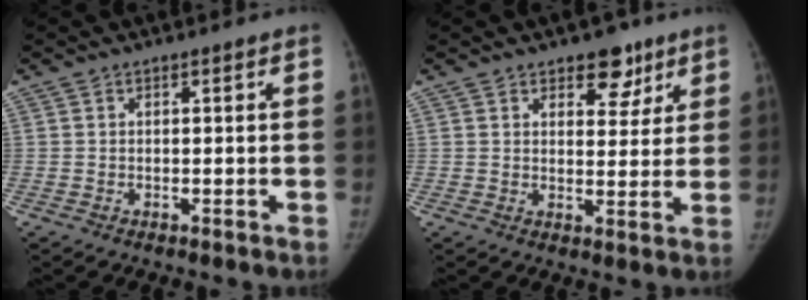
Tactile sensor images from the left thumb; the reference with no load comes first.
{"total": 6.5, "force": [4.1, 3.8, 3.2], "torque": [-0.008, -0.022, 0.057]}